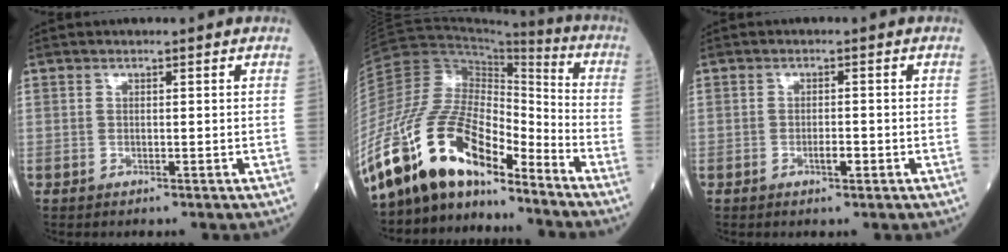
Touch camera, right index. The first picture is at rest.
{"total": 18.5, "force": [-14.5, 6.0, 9.8], "torque": [-0.199, 0.030, -0.268]}
{"total": 1.9, "force": [-0.9, 0.4, 1.7], "torque": [-0.027, 0.000, -0.015]}